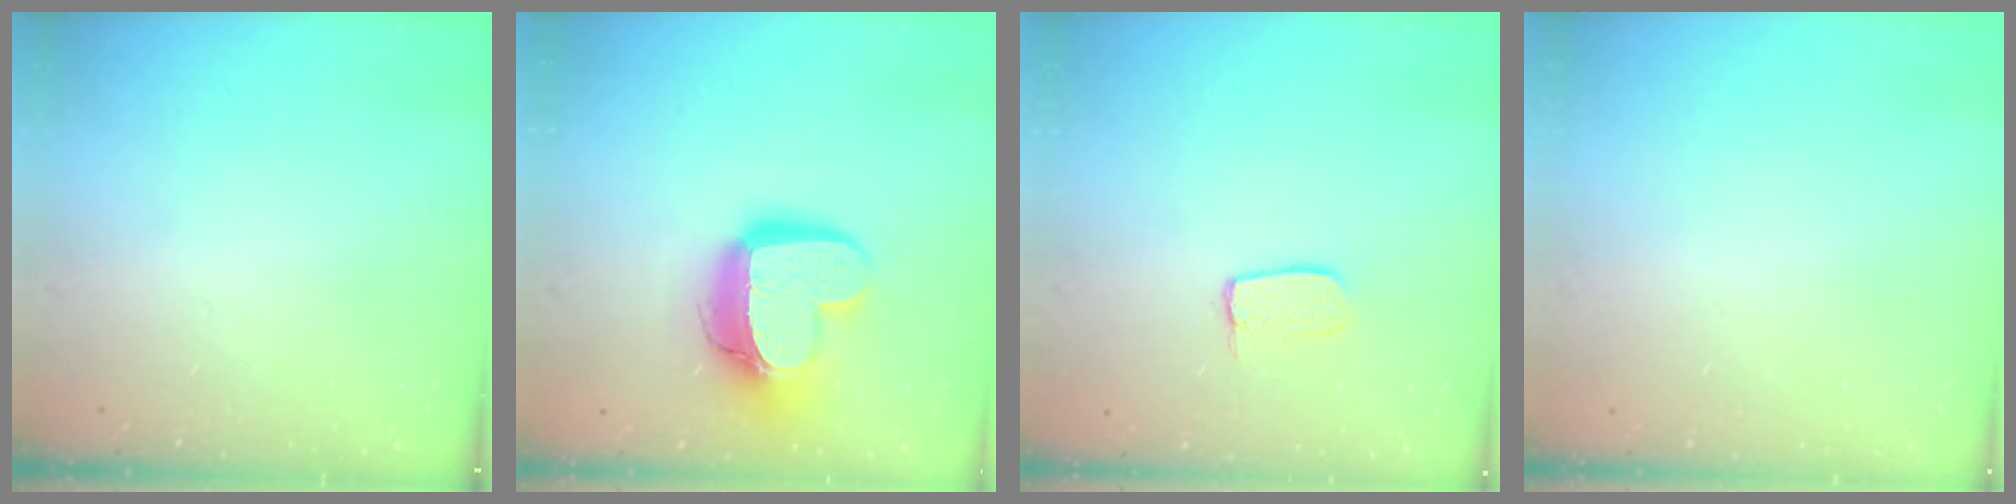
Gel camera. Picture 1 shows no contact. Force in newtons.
{"total": 15.3, "press": 15.3, "slide": 1.4}
{"total": 7.0, "press": 7.0, "slide": 0.5}
{"total": 0.0}